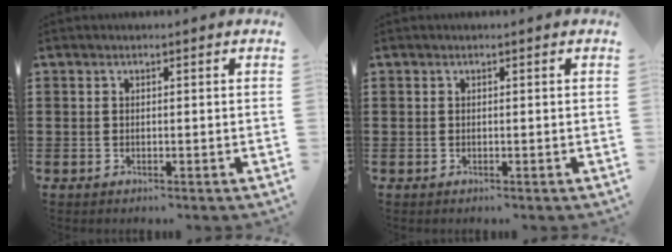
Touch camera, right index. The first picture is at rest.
{"total": 0.0}